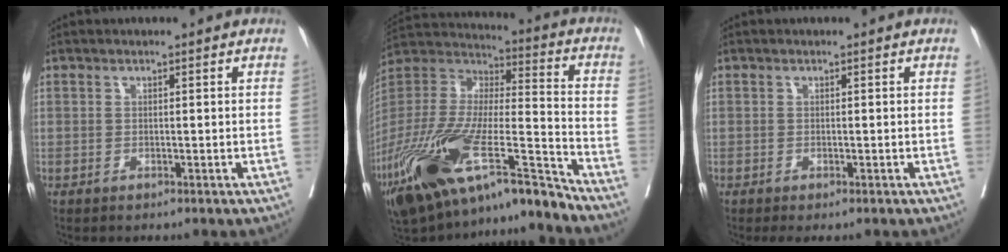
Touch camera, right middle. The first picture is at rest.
{"total": 25.0, "force": [-17.3, 4.0, 17.5], "torque": [-0.341, -0.036, -0.312]}
{"total": 1.2, "force": [-0.9, 0.4, 0.7], "torque": [-0.009, -0.005, -0.011]}